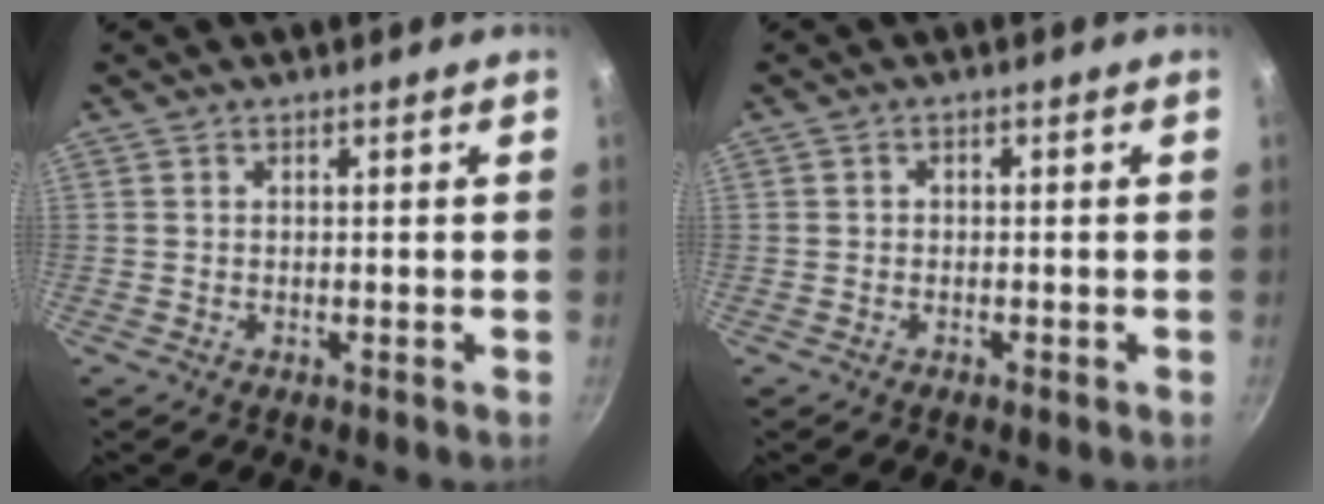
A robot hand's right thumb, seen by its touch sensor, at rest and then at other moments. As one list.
[{"total": 1.4, "force": [-0.7, 1.0, 0.6], "torque": [-0.008, 0.005, -0.012]}]